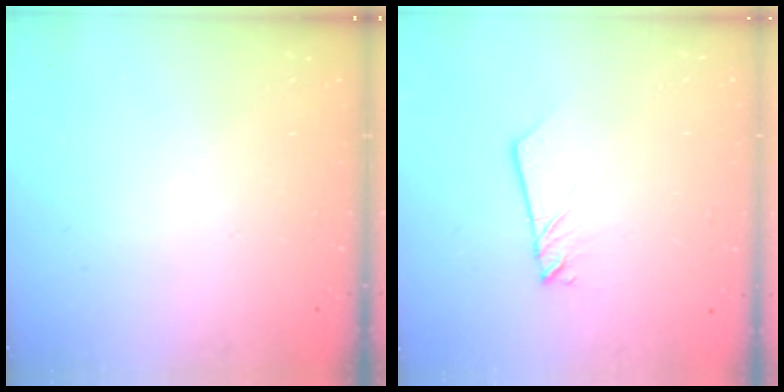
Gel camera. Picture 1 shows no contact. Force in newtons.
{"total": 2.5, "press": 2.5, "slide": 0.2}